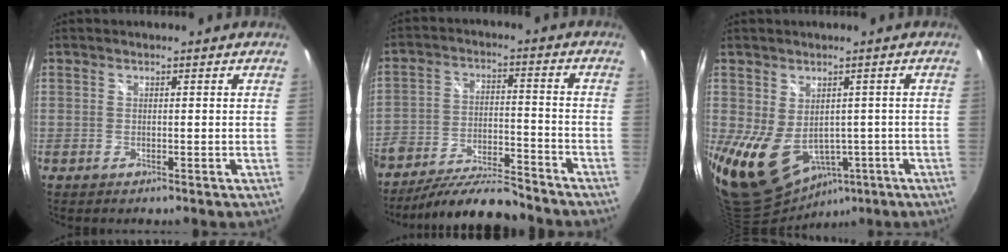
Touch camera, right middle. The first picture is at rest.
{"total": 14.3, "force": [-12.1, 3.7, 6.5], "torque": [-0.138, -0.019, -0.197]}
{"total": 14.2, "force": [-3.6, 10.5, 8.8], "torque": [-0.199, -0.031, -0.027]}